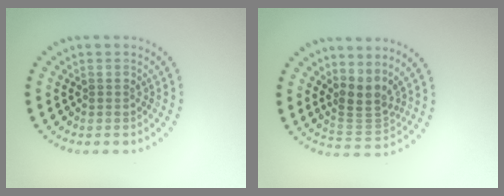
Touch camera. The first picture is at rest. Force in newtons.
{"total": 2.8, "press": 2.0, "slide": 2.0}